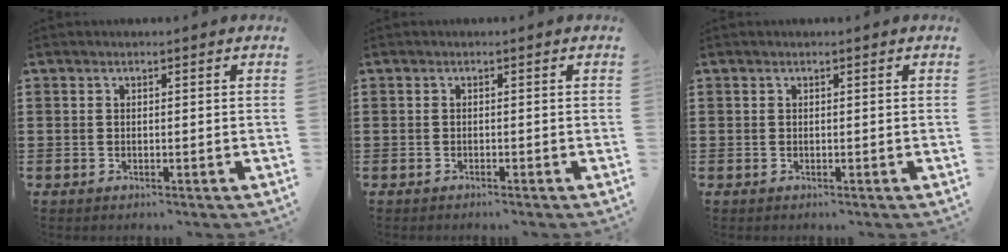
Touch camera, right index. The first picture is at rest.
{"total": 0.6, "force": [-0.6, -0.2, 0.2], "torque": [-0.006, -0.006, -0.010]}
{"total": 0.0}